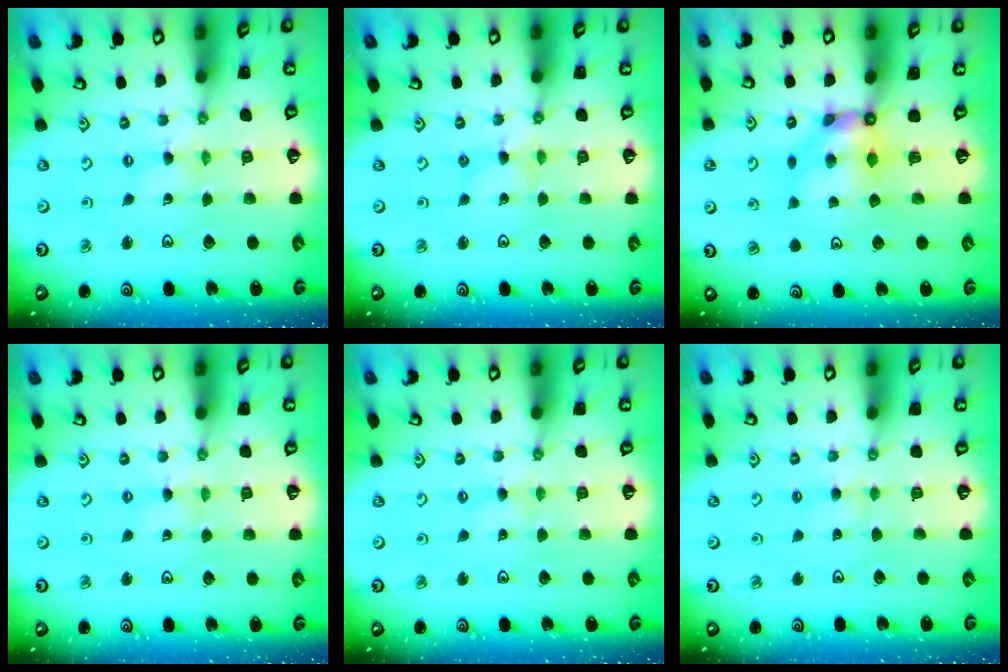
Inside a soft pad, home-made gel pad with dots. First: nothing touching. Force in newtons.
{"total": 1.8, "press": 1.8, "slide": 0.2}
{"total": 6.8, "press": 6.8, "slide": 0.4}
{"total": 2.0, "press": 2.0, "slide": 0.3}
{"total": 1.7, "press": 1.6, "slide": 0.4}
{"total": 2.3, "press": 2.2, "slide": 0.5}